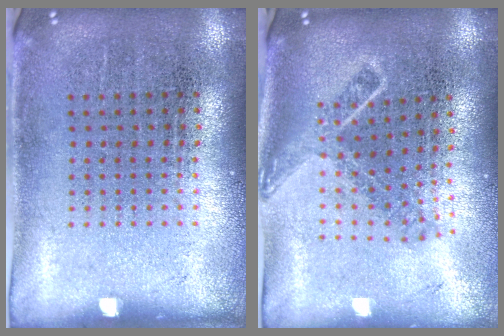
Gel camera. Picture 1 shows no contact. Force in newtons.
{"total": 1.5, "press": 1.2, "slide": 1.0}